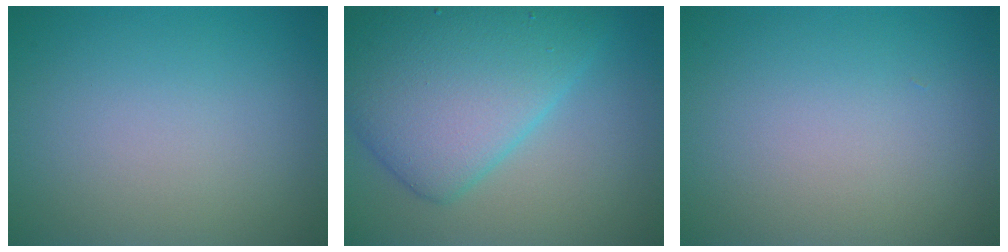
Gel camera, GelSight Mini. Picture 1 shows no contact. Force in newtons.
{"total": 8.7, "press": 8.7, "slide": 0.1}
{"total": 0.0}